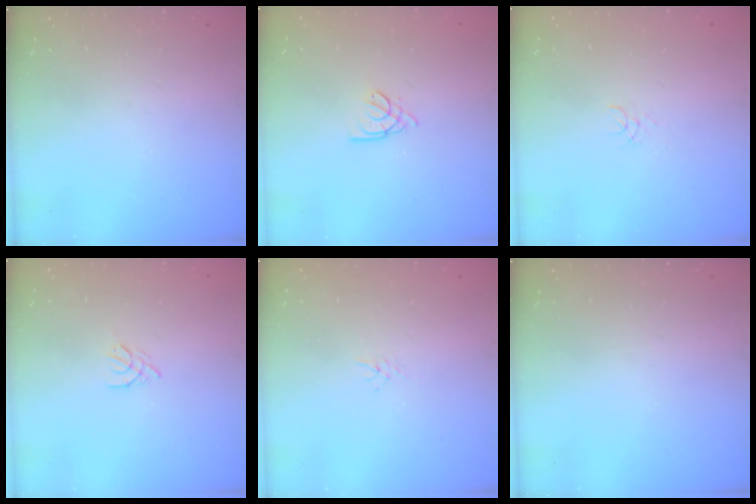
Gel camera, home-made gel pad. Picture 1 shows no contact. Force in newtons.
{"total": 3.0, "press": 2.9, "slide": 0.5}
{"total": 3.0, "press": 3.0, "slide": 0.2}
{"total": 2.0, "press": 1.9, "slide": 0.5}
{"total": 1.9, "press": 1.9, "slide": 0.3}
{"total": 0.0}